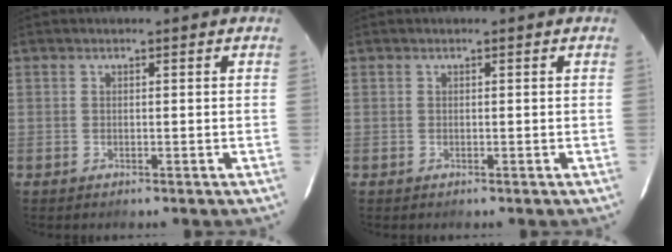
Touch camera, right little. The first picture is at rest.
{"total": 0.0}